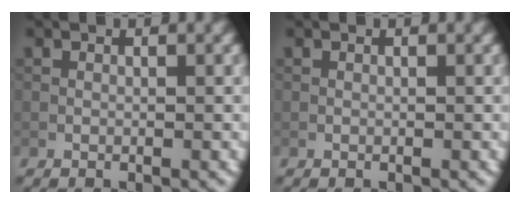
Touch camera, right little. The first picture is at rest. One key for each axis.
{"total": 0.0}